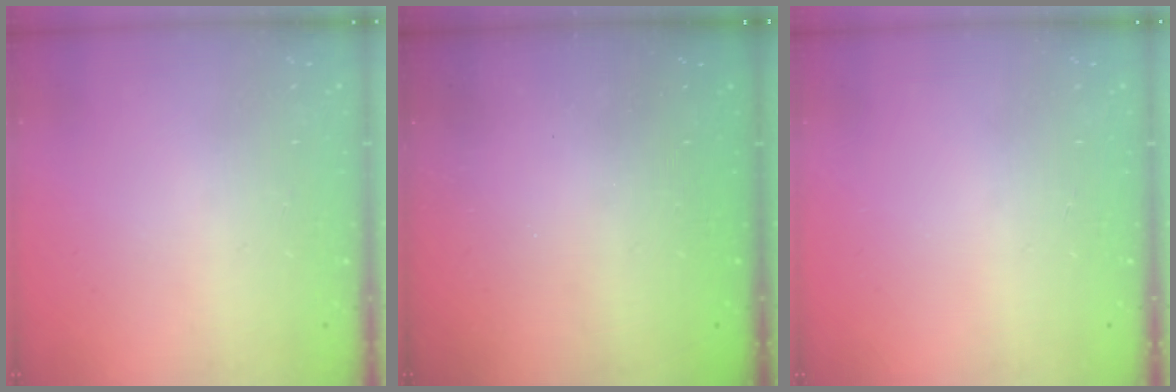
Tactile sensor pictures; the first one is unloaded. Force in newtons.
{"total": 2.4, "press": 2.3, "slide": 0.8}
{"total": 0.0}